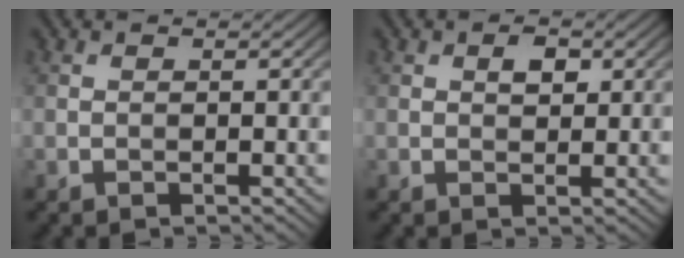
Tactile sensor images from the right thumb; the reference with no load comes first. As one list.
[{"total": 2.0, "force": [0.7, 1.1, 1.4], "torque": [-0.021, 0.000, 0.011]}]